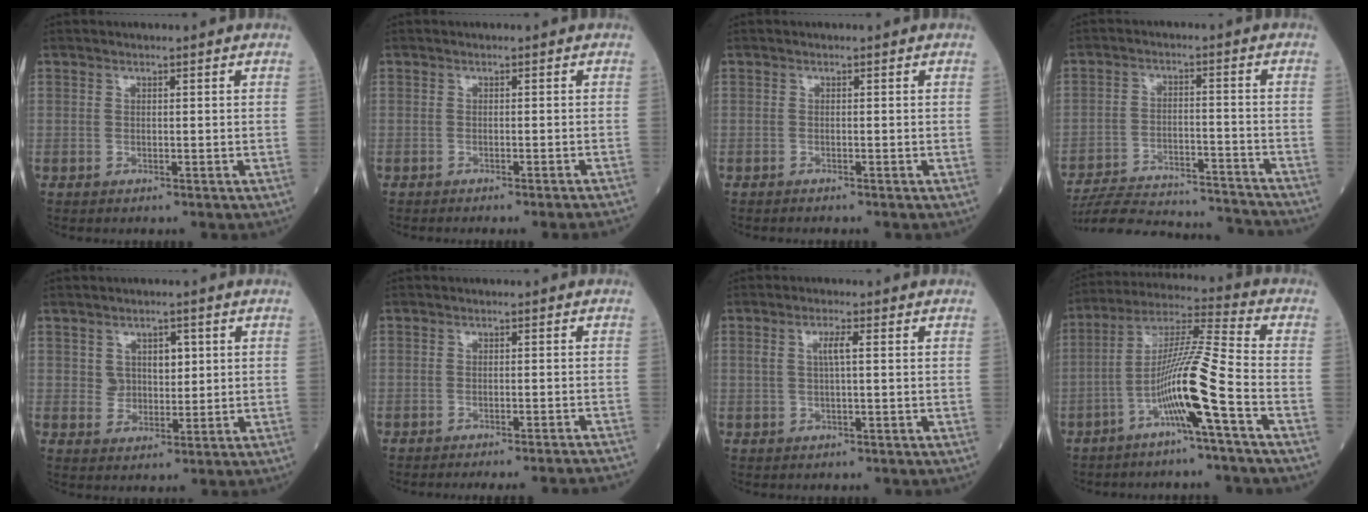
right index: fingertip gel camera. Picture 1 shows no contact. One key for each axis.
{"total": 5.4, "fx": -4.9, "fy": -1.2, "fz": 1.9, "tx": -0.008, "ty": -0.016, "tz": -0.058}
{"total": 0.7, "fx": -0.7, "fy": -0.1, "fz": 0.3, "tx": -0.007, "ty": -0.002, "tz": -0.010}
{"total": 20.9, "fx": -20.1, "fy": 2.4, "fz": 5.4, "tx": -0.106, "ty": -0.010, "tz": -0.283}
{"total": 4.1, "fx": 1.3, "fy": 3.1, "fz": 2.4, "tx": -0.030, "ty": 0.005, "tz": 0.024}
{"total": 12.6, "fx": -12.1, "fy": -1.1, "fz": 3.6, "tx": -0.024, "ty": -0.019, "tz": -0.137}
{"total": 2.3, "fx": 0.4, "fy": 0.2, "fz": 2.3, "tx": -0.047, "ty": 0.004, "tz": 0.008}
{"total": 11.5, "fx": -4.7, "fy": -1.4, "fz": 10.4, "tx": -0.199, "ty": 0.009, "tz": -0.093}